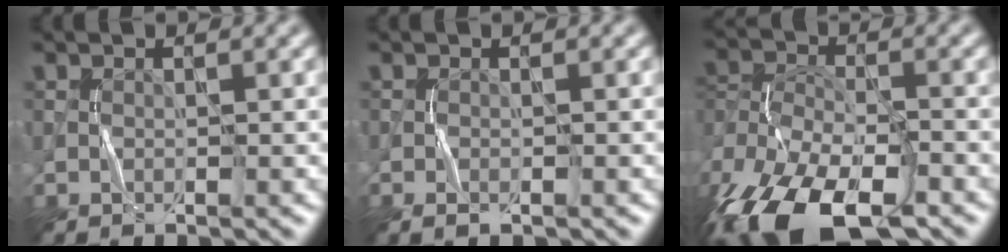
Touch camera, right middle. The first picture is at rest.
{"total": 1.1, "force": [-0.6, 0.4, 0.8], "torque": [-0.017, -0.002, -0.011]}
{"total": 14.4, "force": [-10.4, 6.5, 7.6], "torque": [-0.151, -0.022, -0.163]}